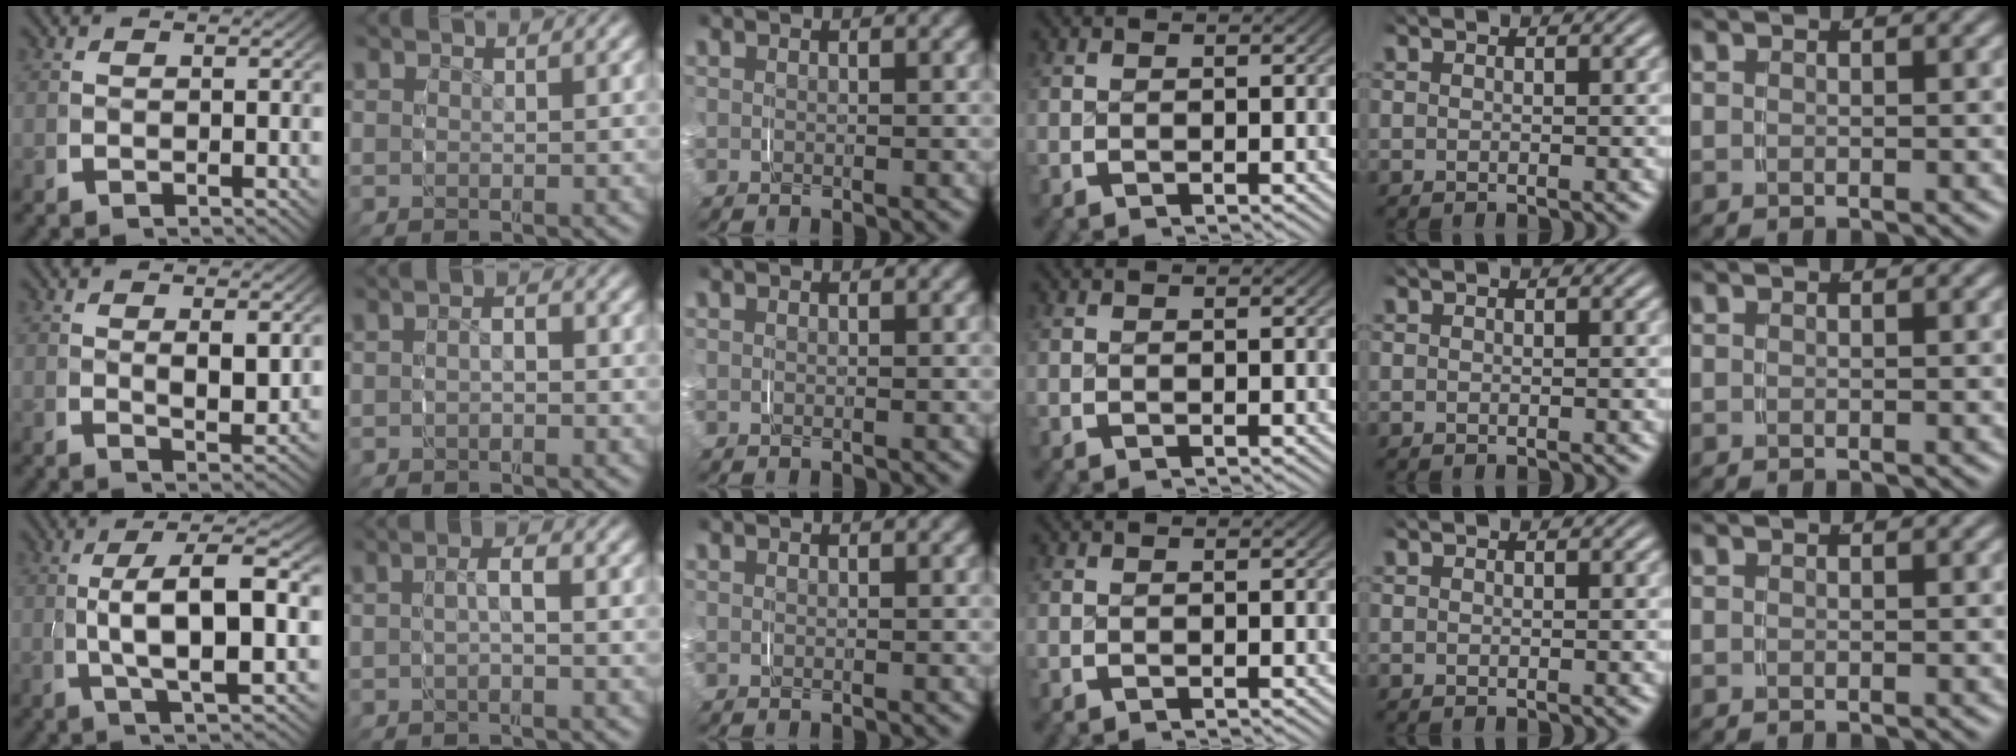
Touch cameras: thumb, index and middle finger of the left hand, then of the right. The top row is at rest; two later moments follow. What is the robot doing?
{"motion": "grasp_and_lifting", "object": "map"}